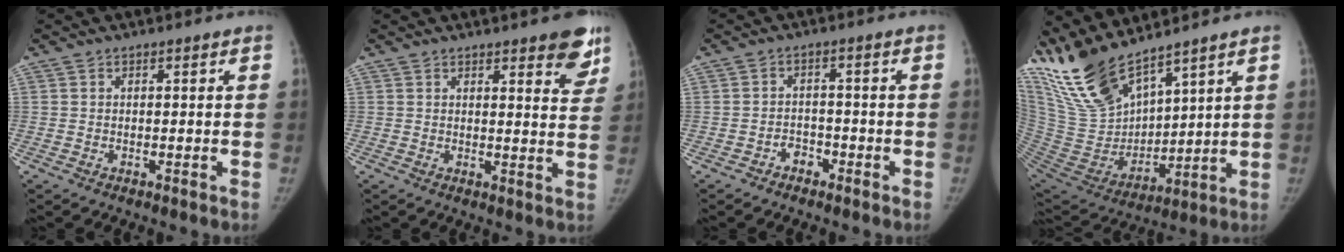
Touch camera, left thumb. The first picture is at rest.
{"total": 8.2, "force": [5.6, 2.4, 5.5], "torque": [-0.036, -0.029, 0.062]}
{"total": 2.6, "force": [-1.8, 1.9, 0.7], "torque": [-0.001, 0.019, -0.030]}
{"total": 17.2, "force": [14.6, 4.0, 8.1], "torque": [-0.139, -0.077, 0.308]}